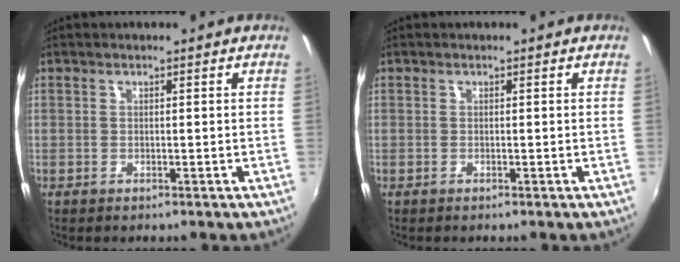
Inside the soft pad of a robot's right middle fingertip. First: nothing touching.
{"total": 0.0}